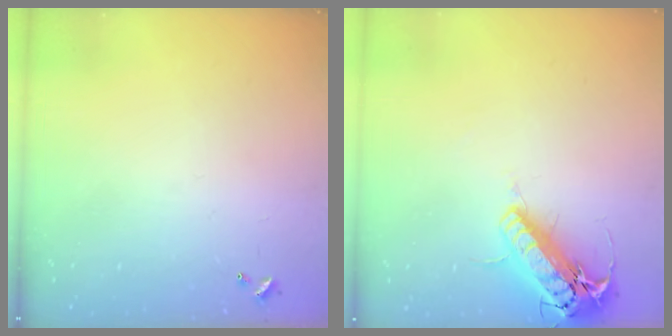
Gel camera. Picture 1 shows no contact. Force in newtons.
{"total": 18.2, "press": 17.8, "slide": 3.8}